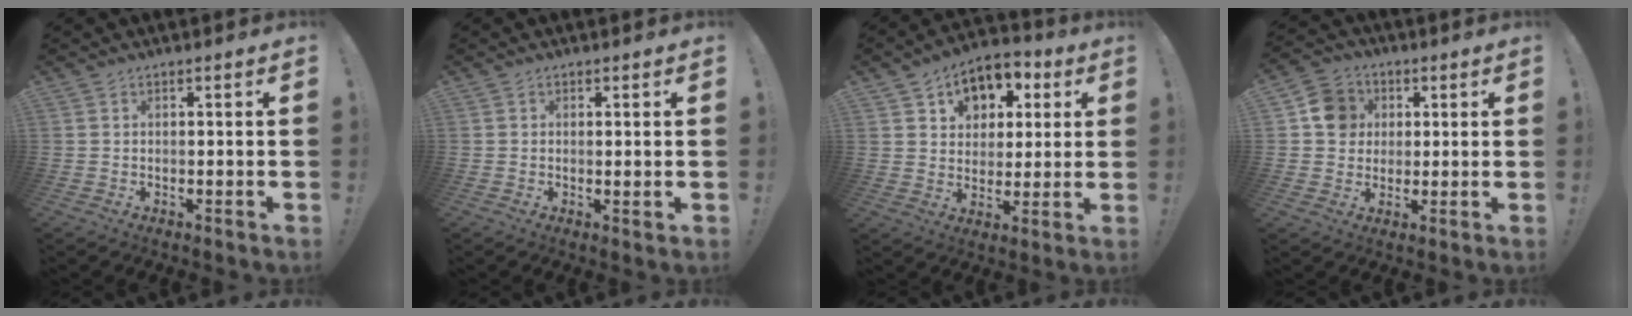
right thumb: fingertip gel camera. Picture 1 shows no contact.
{"total": 1.3, "force": [0.7, -0.1, 1.2], "torque": [-0.010, -0.004, 0.009]}
{"total": 10.1, "force": [4.4, 8.1, 4.2], "torque": [-0.052, -0.023, 0.085]}
{"total": 10.1, "force": [2.1, 9.3, 3.4], "torque": [-0.035, 0.005, 0.044]}